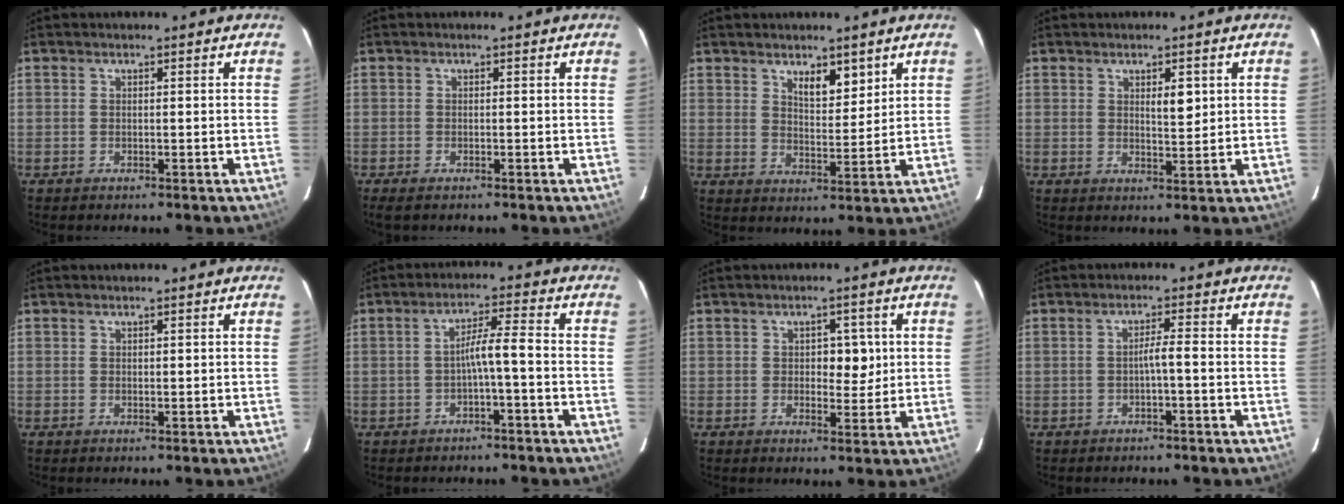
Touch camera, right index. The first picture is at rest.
{"total": 1.7, "force": [-1.3, 0.5, 1.0], "torque": [-0.014, -0.003, -0.015]}
{"total": 4.7, "force": [3.1, 1.8, 3.1], "torque": [-0.051, -0.005, 0.055]}
{"total": 3.1, "force": [1.1, 1.0, 2.7], "torque": [-0.040, -0.004, 0.019]}
{"total": 0.0}
{"total": 4.4, "force": [-1.3, -0.1, 4.2], "torque": [-0.069, 0.017, -0.020]}
{"total": 4.2, "force": [0.7, 2.4, 3.3], "torque": [-0.036, 0.003, 0.011]}
{"total": 2.2, "force": [-0.7, -0.1, 2.0], "torque": [-0.032, 0.003, -0.014]}